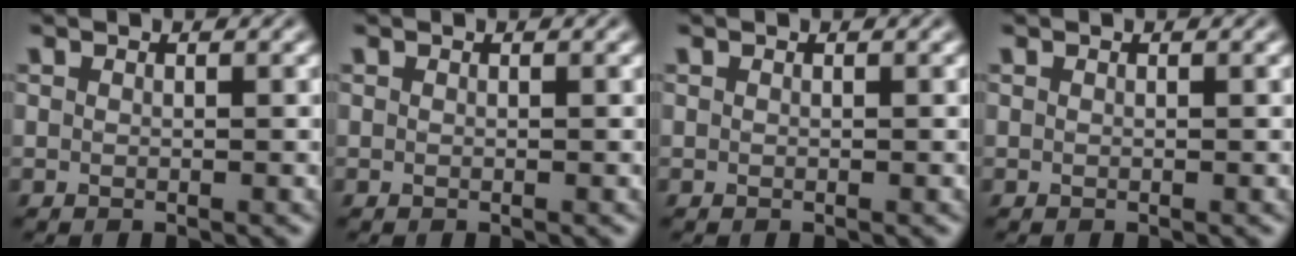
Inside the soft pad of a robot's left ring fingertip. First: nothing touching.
{"total": 0.0}
{"total": 0.0}
{"total": 0.0}